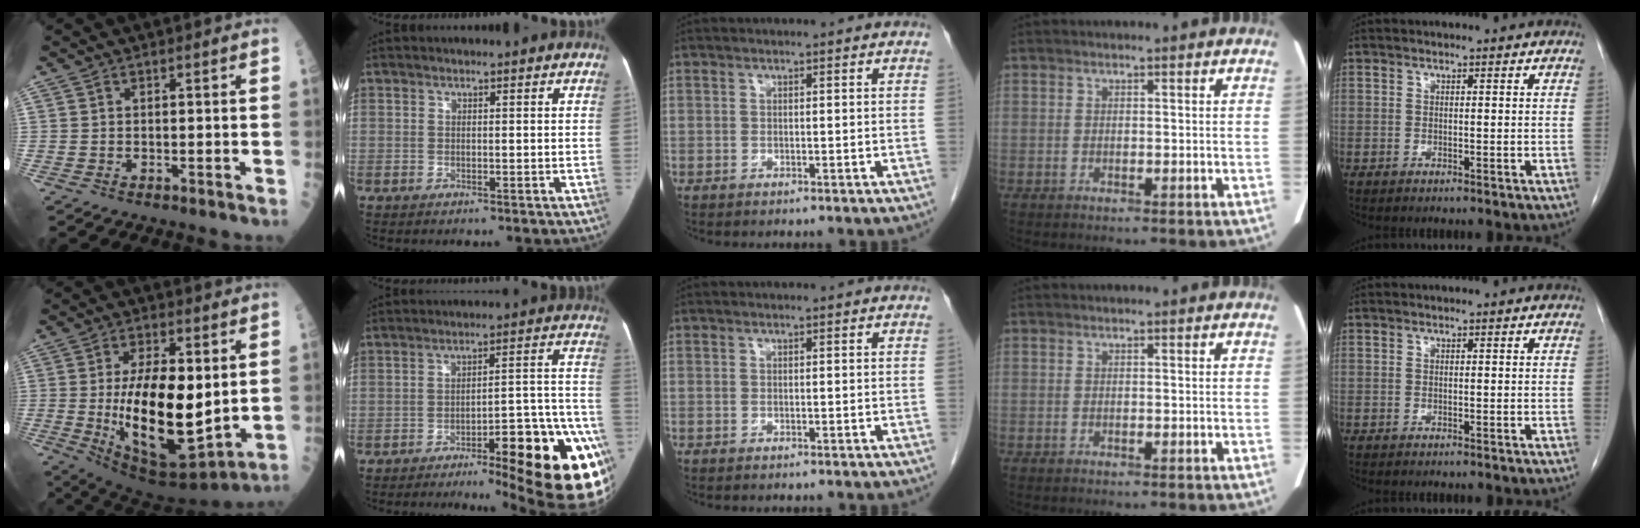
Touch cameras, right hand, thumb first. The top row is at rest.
{"thumb": {"total": 20.8, "force": [0.2, 8.6, 18.9], "torque": [-0.321, -0.031, 0.020]}, "index": {"total": 21.9, "force": [-11.4, 2.9, 18.5], "torque": [-0.142, 0.026, -0.155]}}